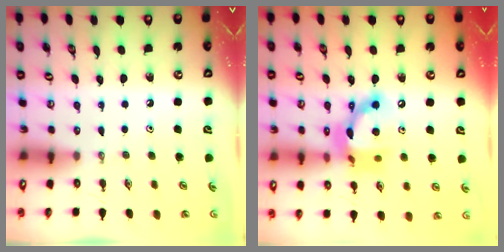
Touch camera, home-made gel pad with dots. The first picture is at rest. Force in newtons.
{"total": 15.5, "press": 15.5, "slide": 1.5}